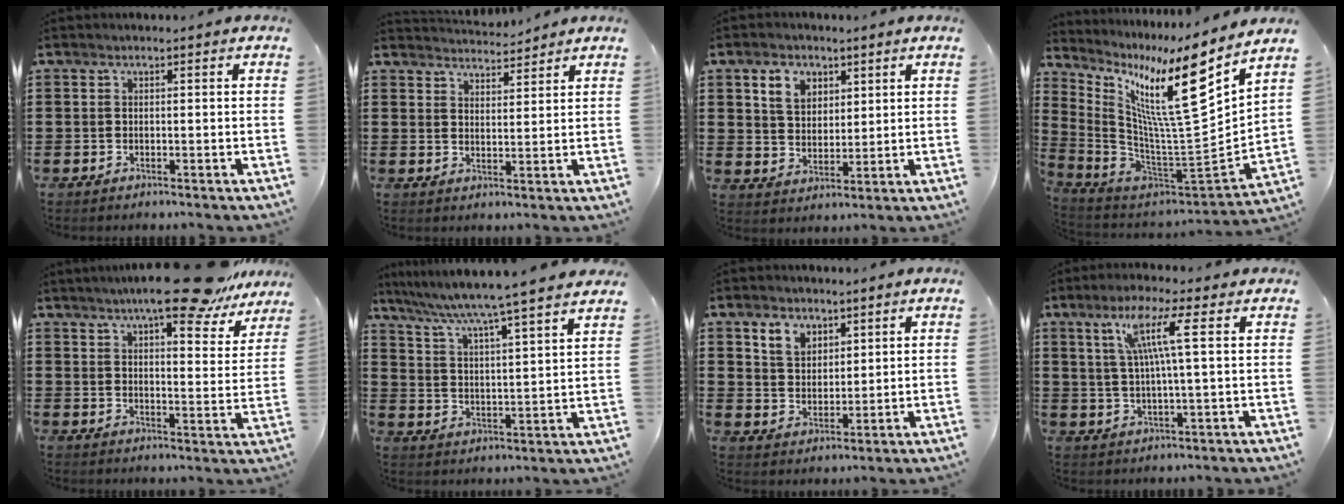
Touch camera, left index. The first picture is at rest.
{"total": 3.4, "force": [3.4, 0.1, -0.1], "torque": [-0.007, -0.013, 0.062]}
{"total": 5.2, "force": [3.0, 3.6, 2.3], "torque": [-0.046, 0.007, 0.051]}
{"total": 16.3, "force": [7.9, 3.0, 13.9], "torque": [-0.273, -0.051, 0.114]}
{"total": 11.4, "force": [9.6, 1.0, 6.2], "torque": [-0.099, -0.047, 0.159]}
{"total": 5.5, "force": [4.9, -1.5, 2.2], "torque": [-0.064, -0.049, 0.072]}
{"total": 4.6, "force": [3.2, 2.9, 1.6], "torque": [-0.028, 0.004, 0.057]}
{"total": 7.8, "force": [3.0, 0.1, 7.2], "torque": [-0.149, 0.002, 0.046]}